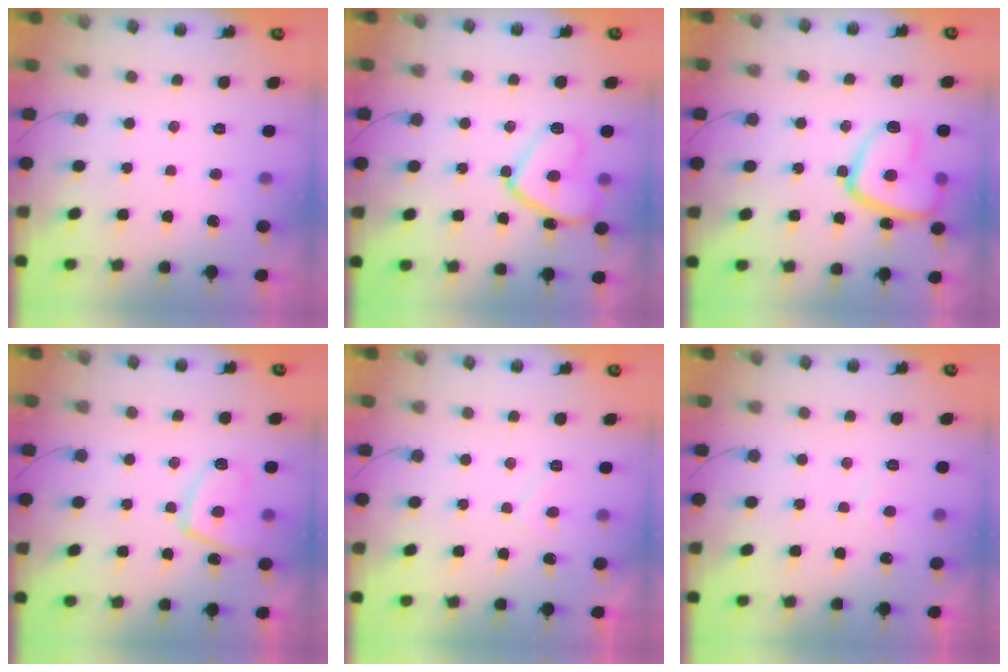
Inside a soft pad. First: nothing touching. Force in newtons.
{"total": 12.5, "press": 12.4, "slide": 1.4}
{"total": 17.2, "press": 17.1, "slide": 1.6}
{"total": 9.5, "press": 9.4, "slide": 1.1}
{"total": 1.7, "press": 1.5, "slide": 0.8}
{"total": 0.8, "press": 0.7, "slide": 0.5}